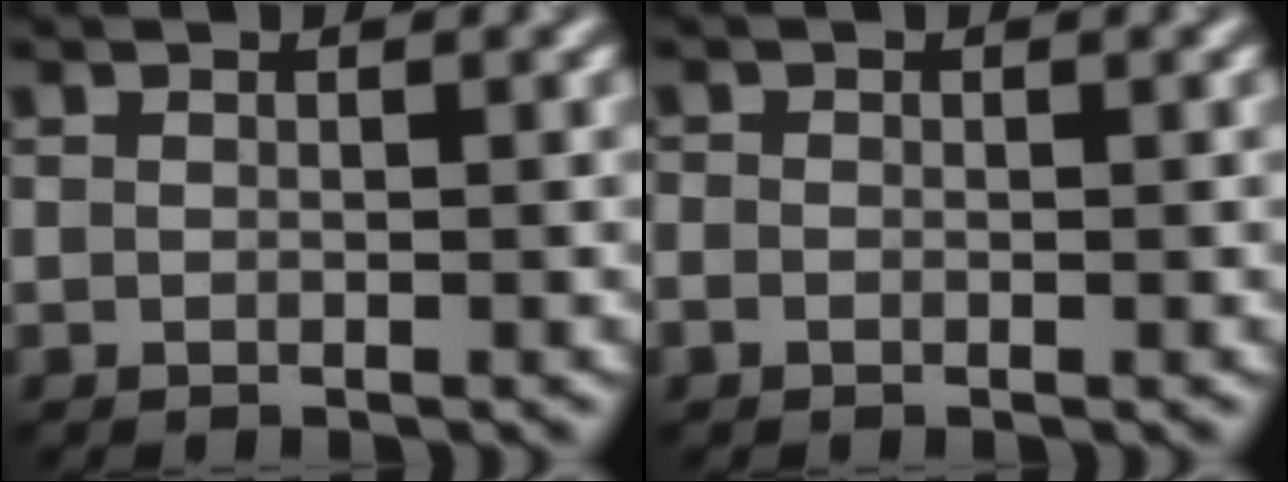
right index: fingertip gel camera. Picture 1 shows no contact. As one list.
[{"total": 0.8, "force": [-0.4, 0.6, 0.3], "torque": [-0.004, -0.002, -0.009]}]